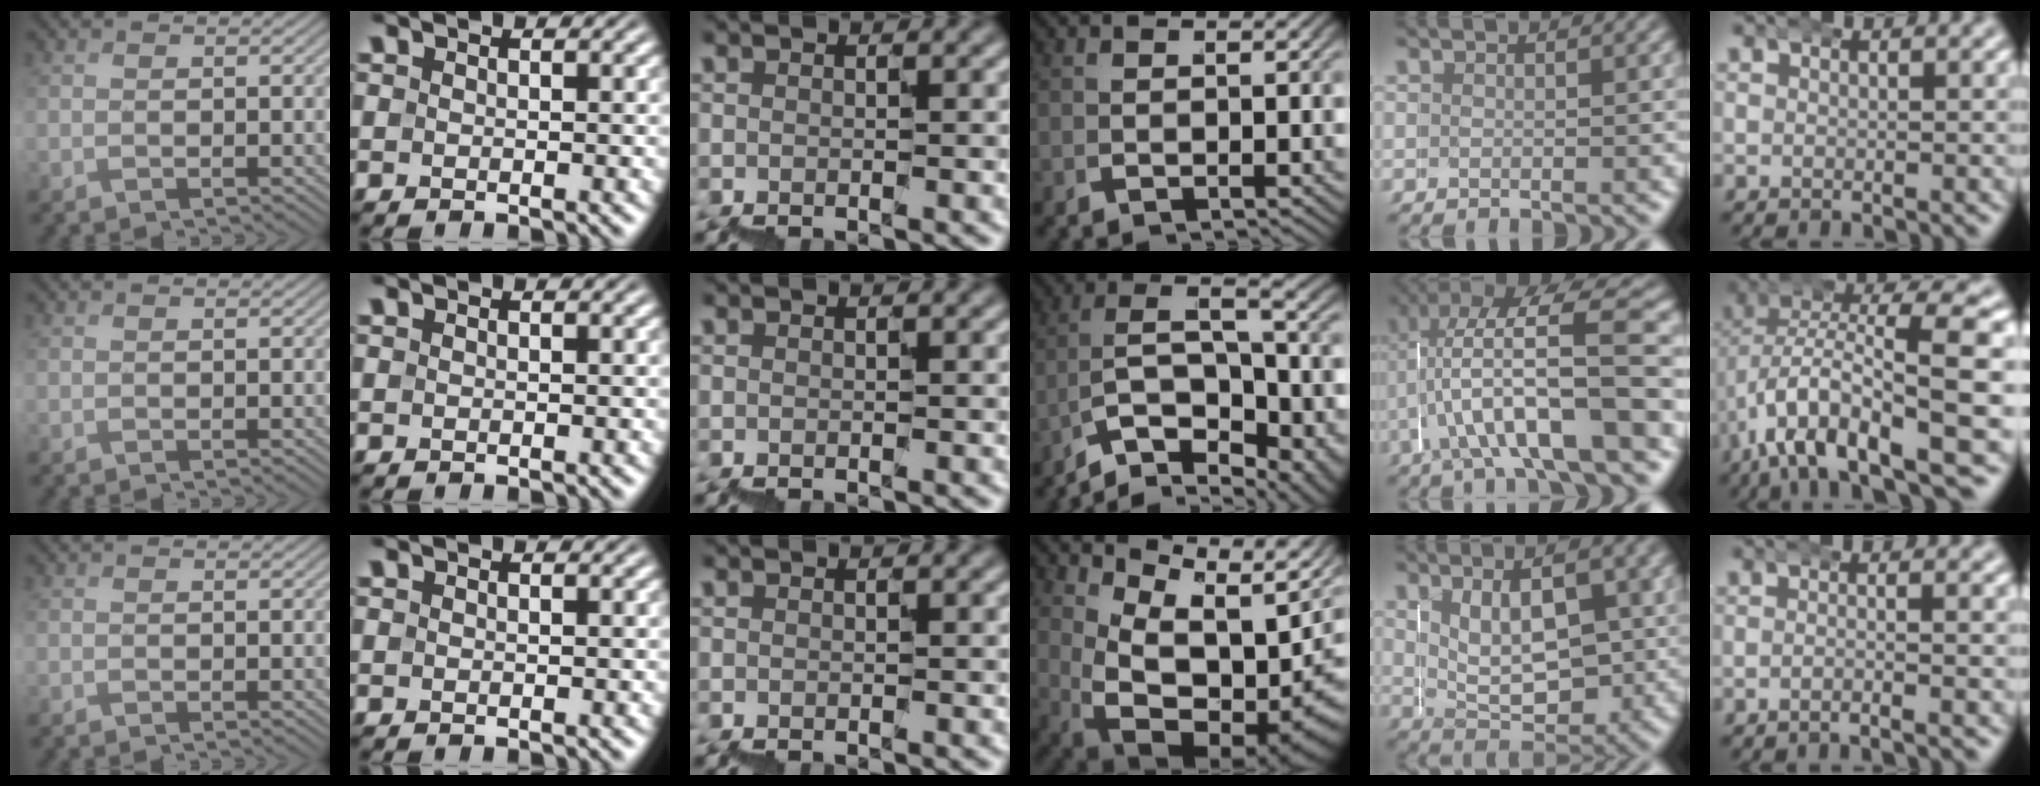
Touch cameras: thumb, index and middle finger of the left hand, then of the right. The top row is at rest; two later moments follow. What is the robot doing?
{"motion": "wrap", "object": "bubble wrap"}